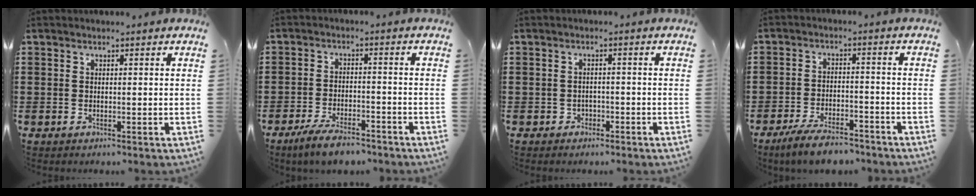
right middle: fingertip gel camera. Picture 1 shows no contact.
{"total": 5.2, "force": [-4.5, 1.0, 2.4], "torque": [-0.053, -0.002, -0.086]}
{"total": 1.3, "force": [-1.0, 0.8, 0.1], "torque": [-0.008, 0.000, -0.024]}
{"total": 5.9, "force": [-5.2, 1.2, 2.4], "torque": [-0.050, 0.003, -0.100]}